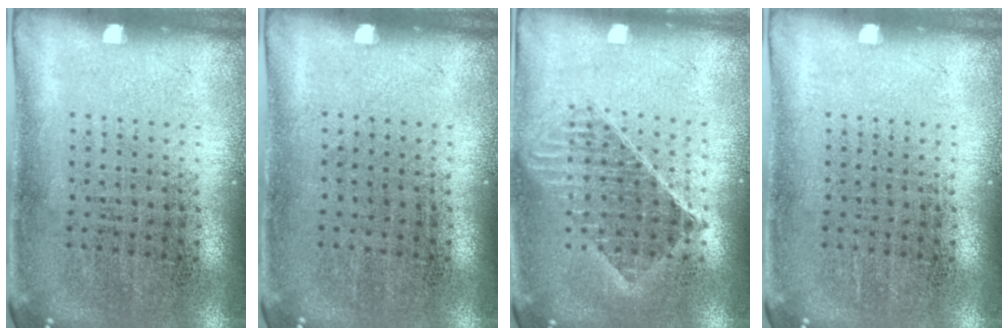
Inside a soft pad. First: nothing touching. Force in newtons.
{"total": 0.0}
{"total": 1.4, "press": 1.2, "slide": 0.7}
{"total": 0.0}